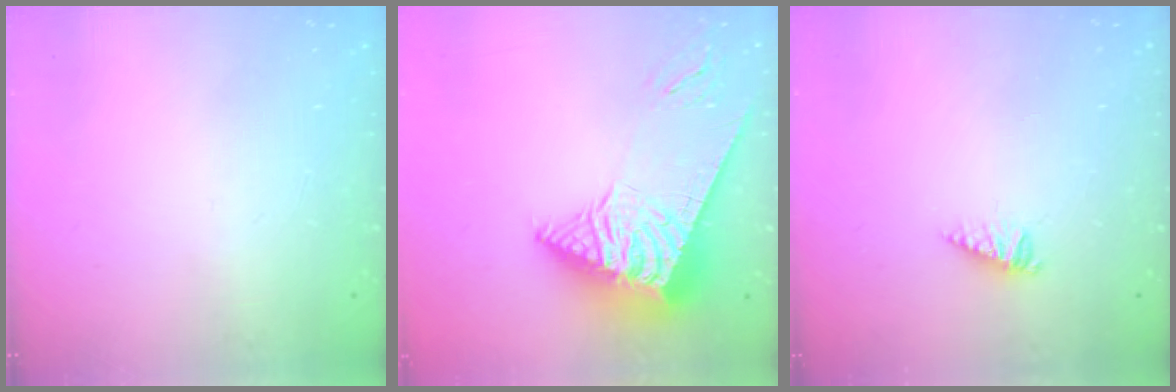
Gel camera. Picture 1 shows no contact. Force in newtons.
{"total": 12.9, "press": 12.8, "slide": 1.3}
{"total": 2.9, "press": 2.8, "slide": 0.2}